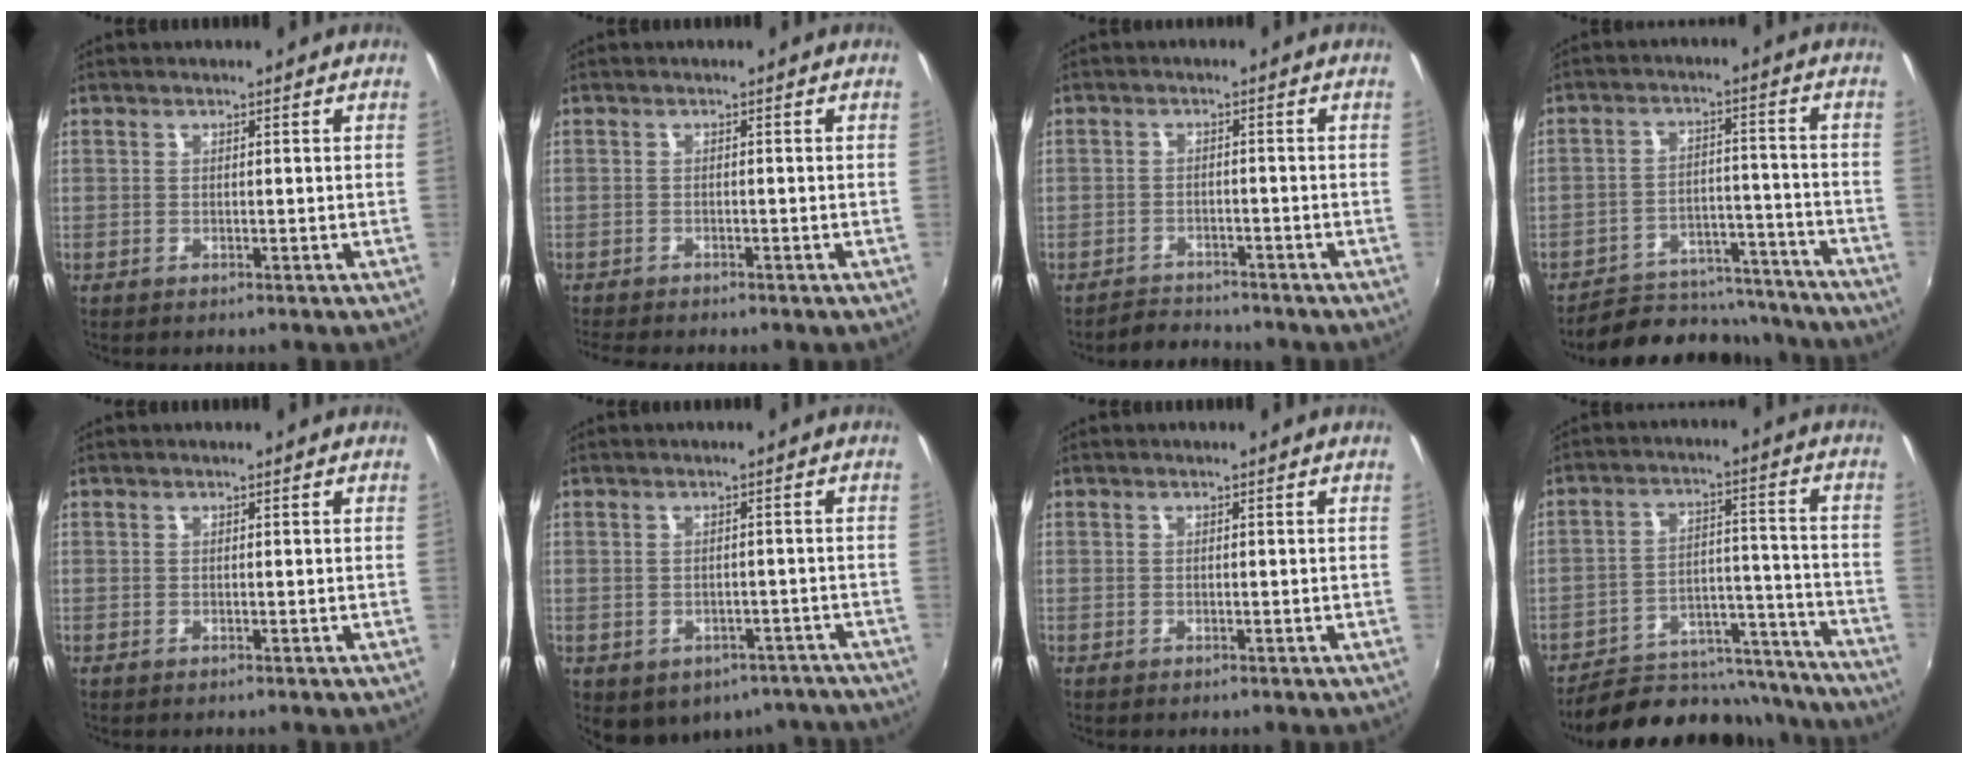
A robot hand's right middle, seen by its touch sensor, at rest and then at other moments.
{"total": 4.0, "force": [-3.6, 0.5, 1.5], "torque": [-0.038, -0.018, -0.060]}
{"total": 3.5, "force": [-3.2, 1.2, -0.4], "torque": [-0.006, 0.010, -0.057]}
{"total": 16.8, "force": [-15.0, 6.2, 4.2], "torque": [-0.088, 0.036, -0.192]}
{"total": 0.0}
{"total": 13.1, "force": [-9.0, 8.0, 5.2], "torque": [-0.105, -0.005, -0.089]}
{"total": 0.0}
{"total": 21.7, "force": [-19.2, 7.8, 6.2], "torque": [-0.112, 0.046, -0.245]}